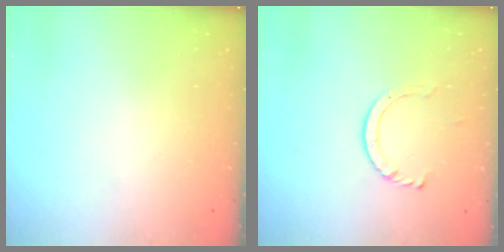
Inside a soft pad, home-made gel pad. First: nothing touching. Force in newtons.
{"total": 3.3, "press": 3.3, "slide": 0.4}